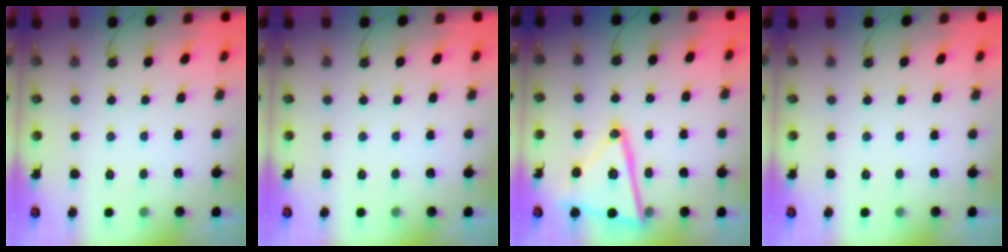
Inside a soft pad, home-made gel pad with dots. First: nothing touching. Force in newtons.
{"total": 0.0}
{"total": 19.7, "press": 19.7, "slide": 1.4}
{"total": 0.0}